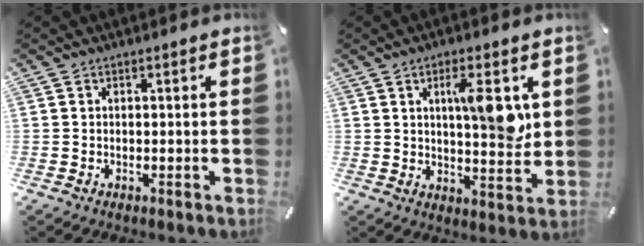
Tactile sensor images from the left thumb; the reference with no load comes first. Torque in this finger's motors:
{"motor_torque": [1.92, 2.44, 1.15, -1.05, 0.41]}